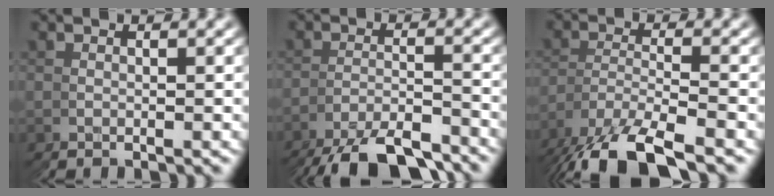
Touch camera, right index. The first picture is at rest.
{"total": 6.9, "force": [-6.0, 1.5, 3.1], "torque": [-0.044, -0.007, -0.095]}
{"total": 5.3, "force": [-1.8, 2.9, 4.0], "torque": [-0.087, -0.010, -0.022]}